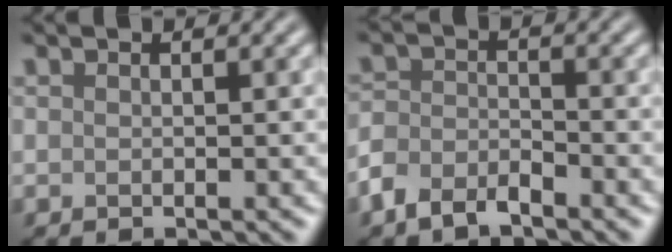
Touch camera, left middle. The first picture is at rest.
{"total": 3.3, "force": [-2.5, 1.6, 1.5], "torque": [-0.032, 0.001, -0.060]}